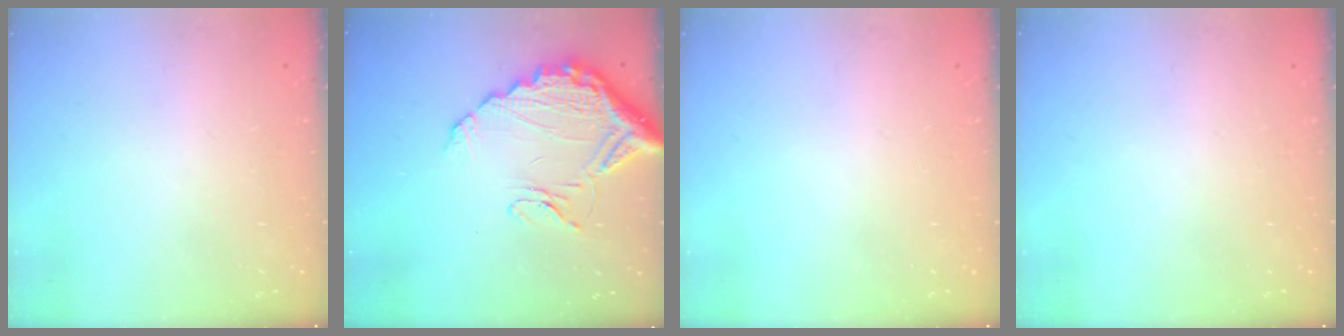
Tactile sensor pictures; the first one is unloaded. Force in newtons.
{"total": 15.0, "press": 15.0, "slide": 1.2}
{"total": 0.0}
{"total": 0.0}